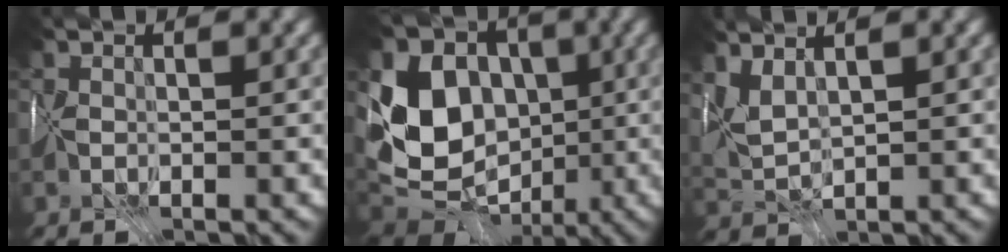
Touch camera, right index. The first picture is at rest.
{"total": 9.6, "force": [0.9, 8.0, 5.2], "torque": [-0.107, -0.003, -0.002]}
{"total": 2.1, "force": [2.0, -0.4, 0.6], "torque": [-0.030, 0.010, 0.043]}